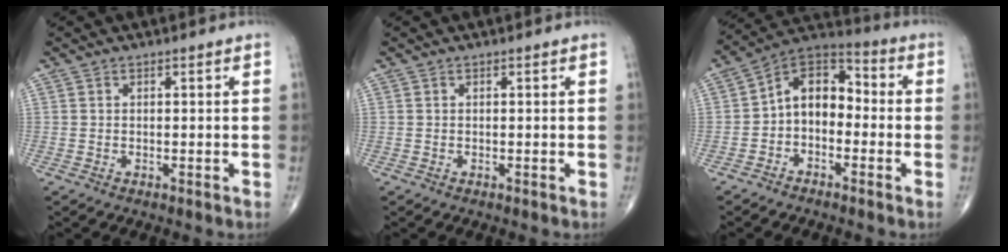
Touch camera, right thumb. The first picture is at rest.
{"total": 0.0}
{"total": 10.2, "force": [-1.6, 7.1, 7.2], "torque": [-0.085, 0.047, -0.047]}